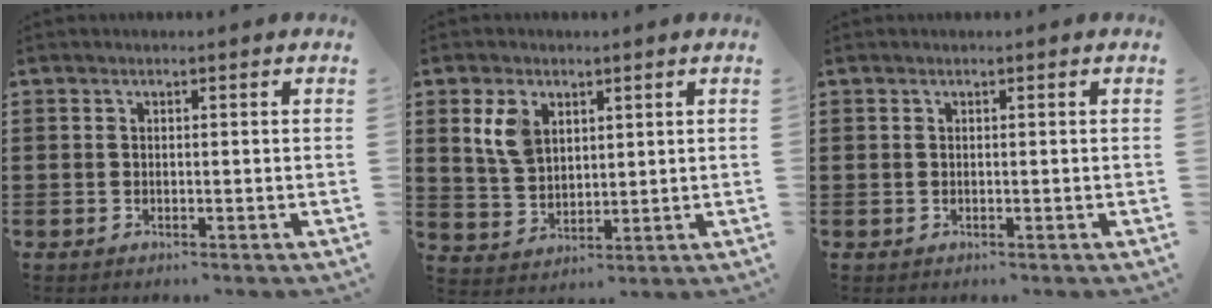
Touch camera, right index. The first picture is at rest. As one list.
[{"total": 6.1, "force": [2.7, 4.1, 3.7], "torque": [-0.094, 0.011, 0.048]}, {"total": 0.0}]